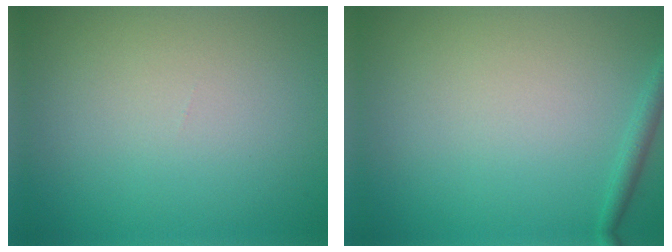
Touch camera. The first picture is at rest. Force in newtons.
{"total": 1.2, "press": 1.1, "slide": 0.1}